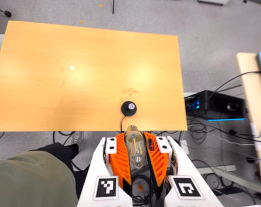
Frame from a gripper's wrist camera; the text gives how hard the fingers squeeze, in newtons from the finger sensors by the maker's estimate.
{"total": 22.6, "left": 25.5, "right": 19.7}